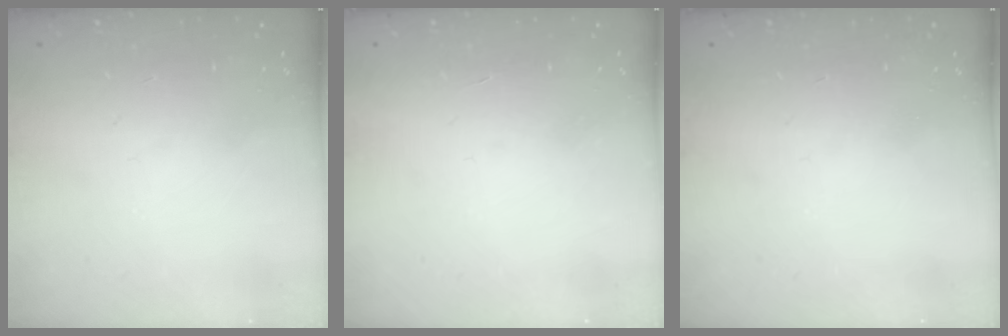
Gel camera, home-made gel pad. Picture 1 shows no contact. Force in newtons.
{"total": 1.7, "press": 1.7, "slide": 0.1}
{"total": 0.0}